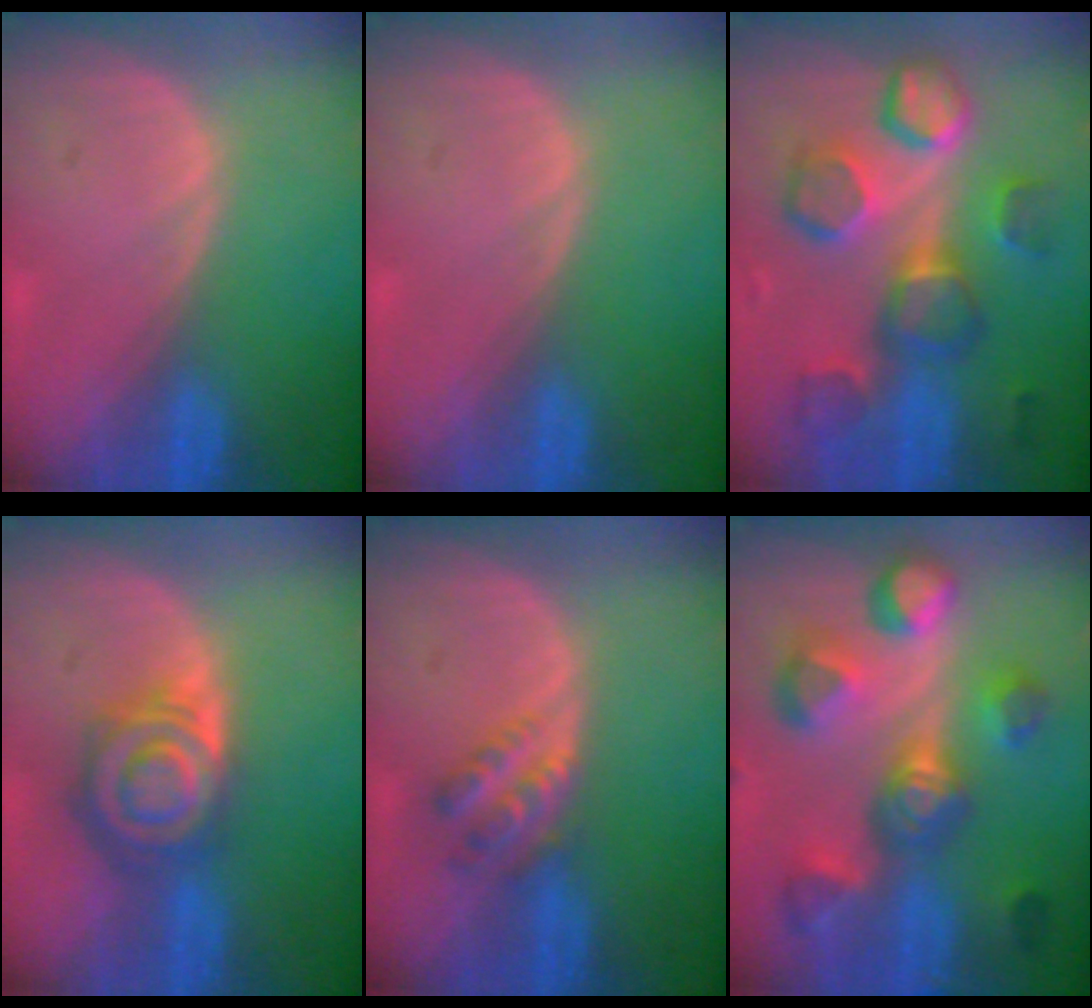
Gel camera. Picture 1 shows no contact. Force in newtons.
{"total": 0.0}
{"total": 9.6, "press": 9.5, "slide": 0.9}
{"total": 7.9, "press": 7.0, "slide": 3.8}
{"total": 4.5, "press": 3.8, "slide": 2.5}
{"total": 10.6, "press": 10.0, "slide": 3.5}